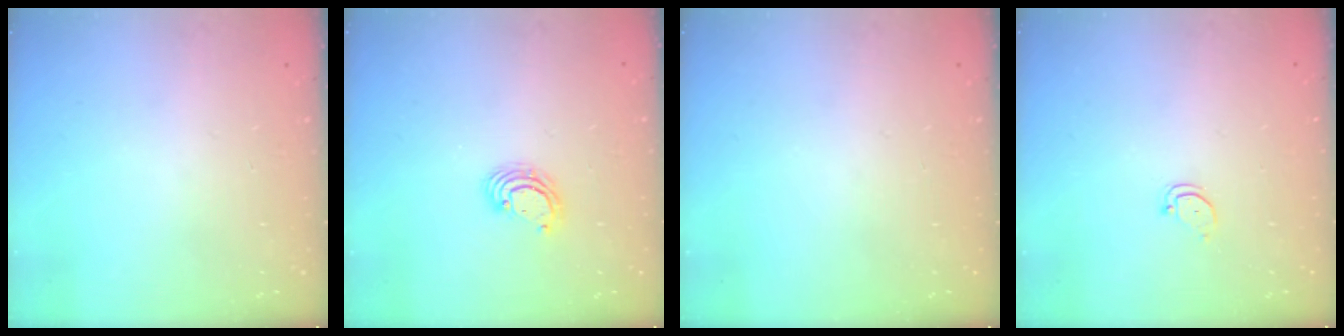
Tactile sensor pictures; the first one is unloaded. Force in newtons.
{"total": 3.3, "press": 3.3, "slide": 0.2}
{"total": 0.0}
{"total": 2.4, "press": 2.4, "slide": 0.2}